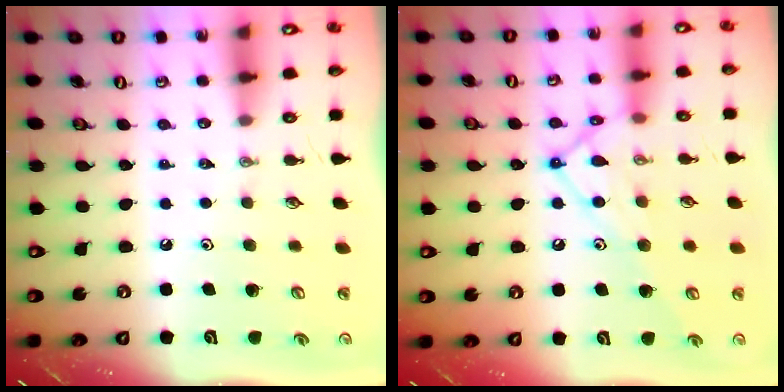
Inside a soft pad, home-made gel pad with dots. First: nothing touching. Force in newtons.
{"total": 14.0, "press": 14.0, "slide": 1.3}